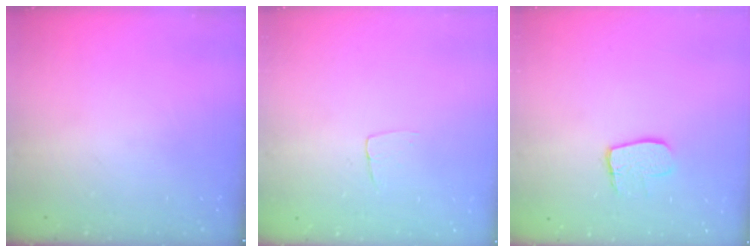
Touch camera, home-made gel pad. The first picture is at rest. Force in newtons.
{"total": 3.4, "press": 3.4, "slide": 0.2}
{"total": 8.0, "press": 8.0, "slide": 0.5}